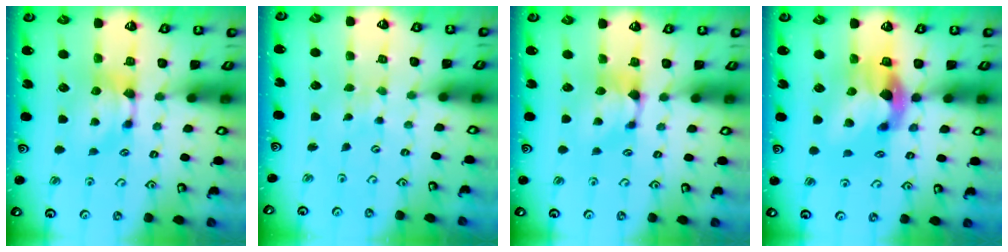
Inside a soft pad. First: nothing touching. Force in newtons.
{"total": 4.8, "press": 4.8, "slide": 0.1}
{"total": 0.9, "press": 0.2, "slide": 0.9}
{"total": 6.0, "press": 5.7, "slide": 1.9}